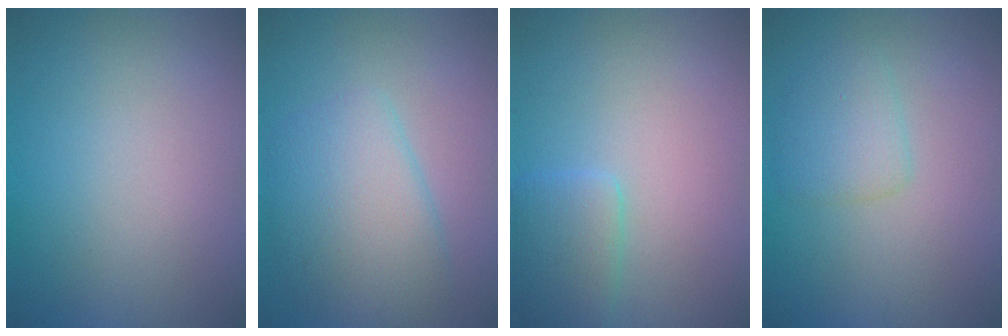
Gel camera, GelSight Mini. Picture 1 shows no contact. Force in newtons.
{"total": 5.2, "press": 5.2, "slide": 0.3}
{"total": 2.6, "press": 2.5, "slide": 0.2}
{"total": 2.2, "press": 2.2, "slide": 0.1}